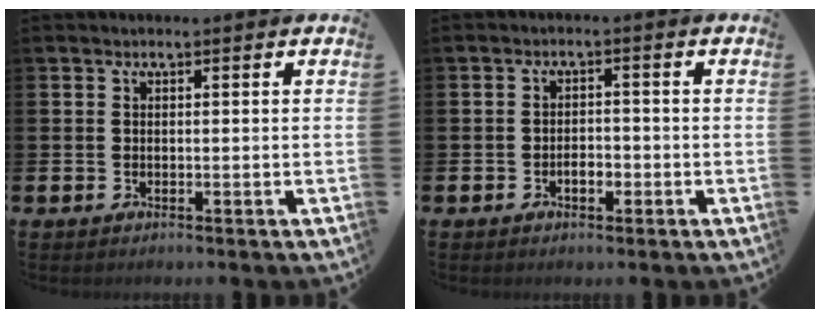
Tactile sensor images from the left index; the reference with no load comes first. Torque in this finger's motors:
{"motor_torque": [0.04, 0.11, 0.00, 0.01]}